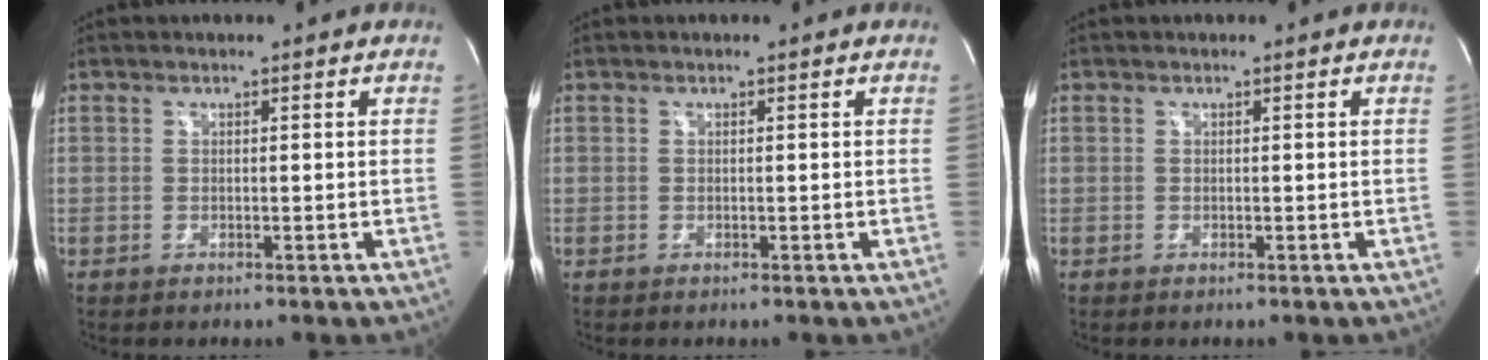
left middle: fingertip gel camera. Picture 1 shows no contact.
{"total": 0.0}
{"total": 0.0}